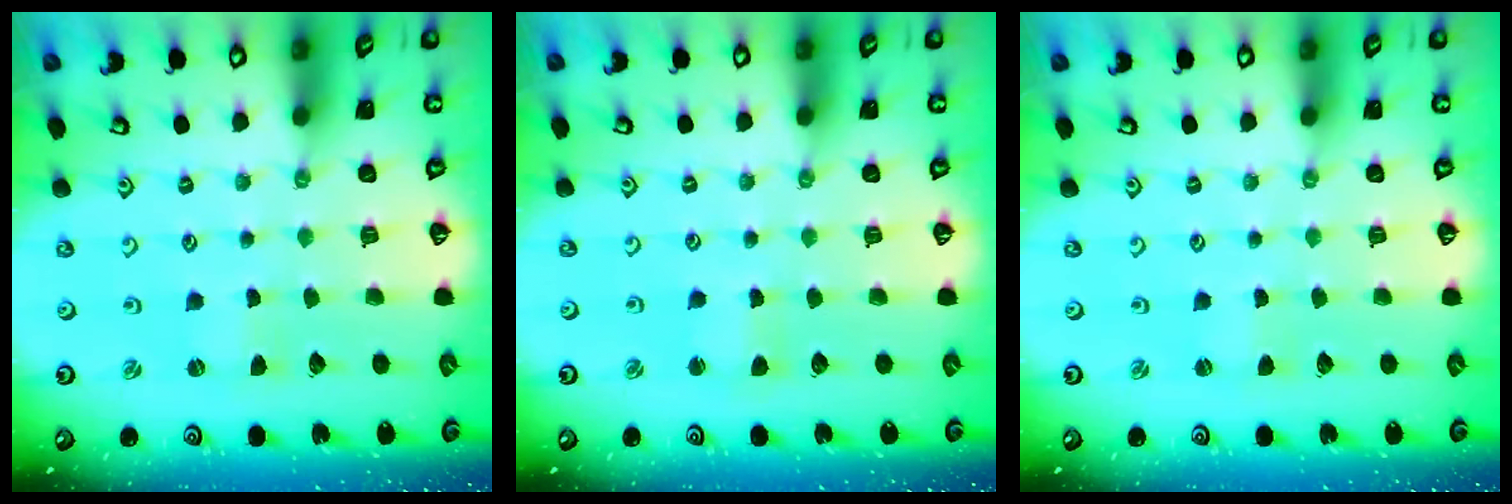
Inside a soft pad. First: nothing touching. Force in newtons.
{"total": 1.7, "press": 1.7, "slide": 0.2}
{"total": 0.6, "press": 0.6, "slide": 0.0}